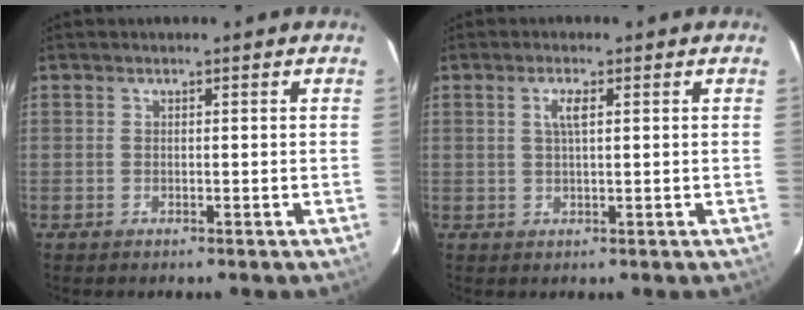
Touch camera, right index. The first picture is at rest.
{"total": 2.5, "force": [0.8, 0.5, 2.3], "torque": [-0.044, 0.004, 0.014]}